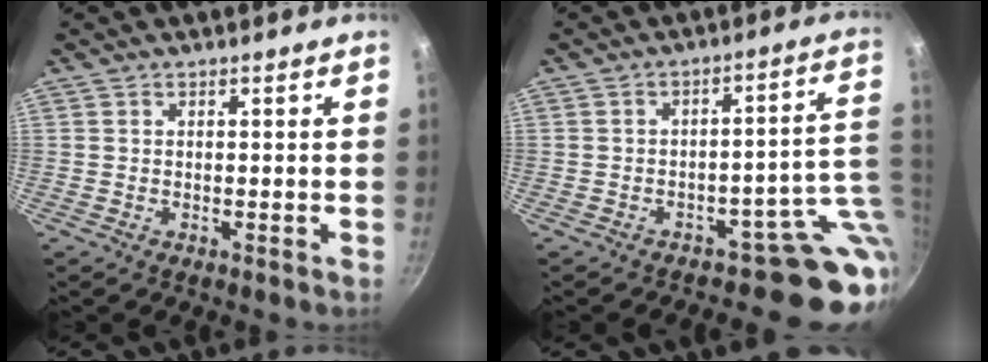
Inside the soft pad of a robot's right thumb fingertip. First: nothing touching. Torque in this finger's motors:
{"motor_torque": [2.89, 0.57, 0.27, 0.03, 0.04]}